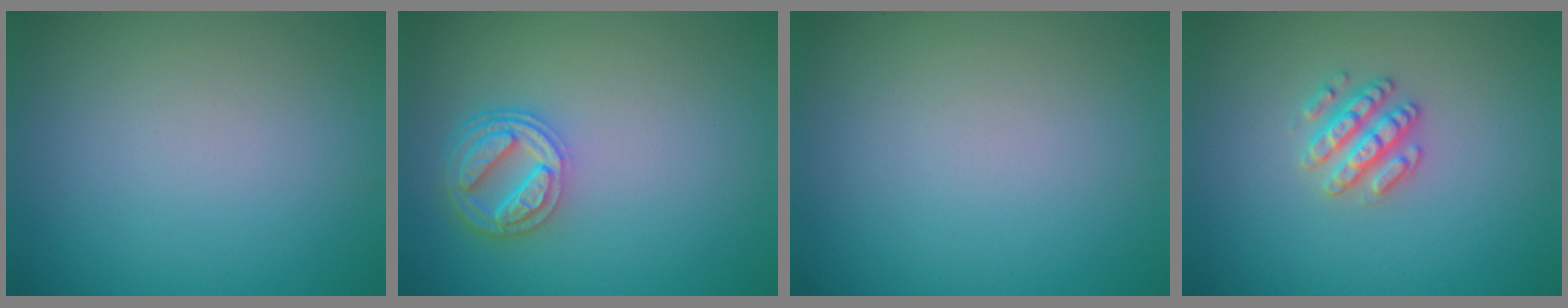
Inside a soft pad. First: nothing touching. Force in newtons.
{"total": 4.1, "press": 3.3, "slide": 2.6}
{"total": 0.0}
{"total": 2.6, "press": 2.6, "slide": 0.3}